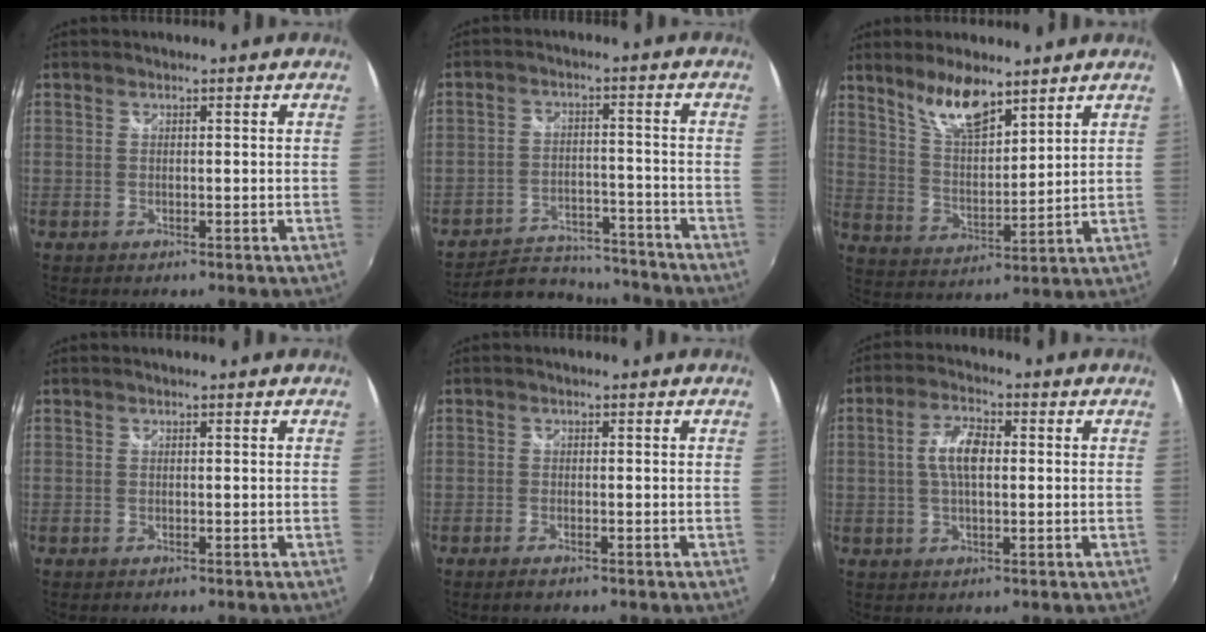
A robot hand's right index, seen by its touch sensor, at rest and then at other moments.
{"total": 15.9, "force": [-14.2, 5.8, 4.3], "torque": [-0.102, 0.020, -0.191]}
{"total": 9.8, "force": [7.2, 3.0, 5.8], "torque": [-0.102, 0.002, 0.141]}
{"total": 0.0}
{"total": 1.4, "force": [-1.1, 0.4, 0.9], "torque": [-0.020, -0.004, -0.021]}
{"total": 6.4, "force": [0.6, 2.8, 5.7], "torque": [-0.111, 0.011, 0.011]}